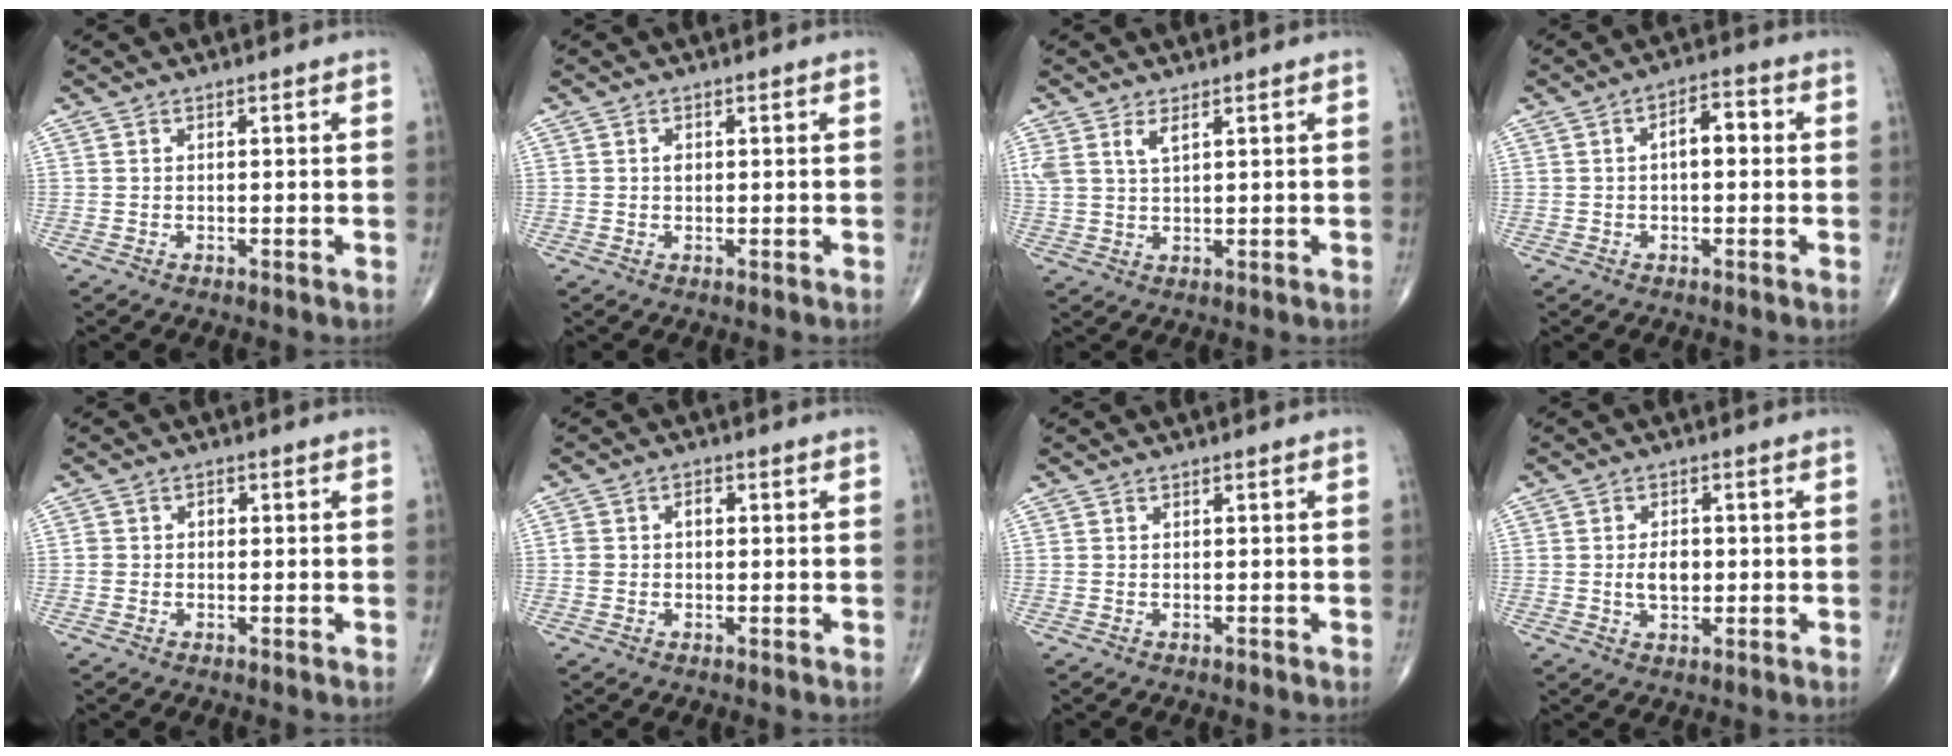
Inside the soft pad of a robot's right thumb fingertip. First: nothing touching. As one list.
[{"total": 1.0, "force": [0.1, 0.7, 0.7], "torque": [-0.004, 0.002, 0.000]}, {"total": 3.9, "force": [2.1, 1.6, 2.9], "torque": [-0.064, -0.001, 0.049]}, {"total": 5.1, "force": [0.4, 2.6, 4.4], "torque": [-0.055, 0.019, -0.003]}, {"total": 1.8, "force": [-0.1, 1.6, 0.8], "torque": [-0.006, 0.009, -0.002]}, {"total": 3.0, "force": [0.1, 2.2, 2.0], "torque": [-0.036, 0.014, 0.000]}, {"total": 0.0}, {"total": 4.4, "force": [-0.3, 2.7, 3.4], "torque": [-0.051, 0.000, -0.004]}]